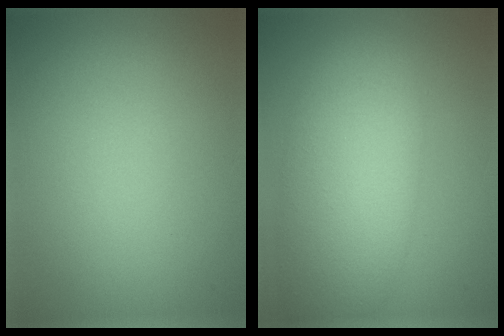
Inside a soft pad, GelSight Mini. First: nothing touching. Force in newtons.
{"total": 7.7, "press": 7.7, "slide": 0.7}